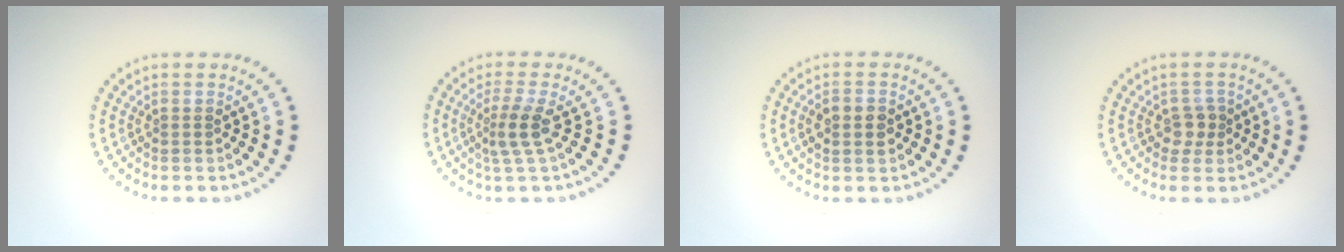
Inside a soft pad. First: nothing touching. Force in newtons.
{"total": 2.5, "press": 1.9, "slide": 1.7}
{"total": 2.1, "press": 2.0, "slide": 0.1}
{"total": 1.8, "press": 1.4, "slide": 1.0}